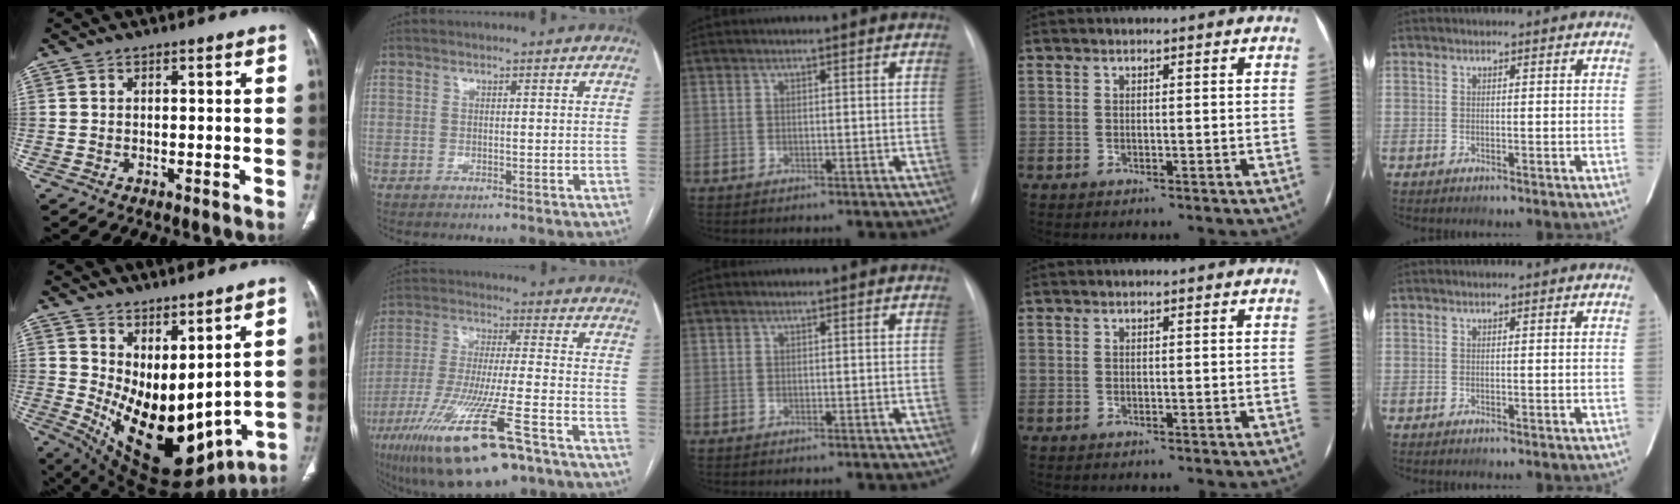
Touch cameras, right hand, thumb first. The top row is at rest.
{"thumb": {"total": 18.6, "force": [4.3, 9.1, 15.6], "torque": [-0.233, -0.059, 0.103]}, "index": {"total": 20.4, "force": [-12.2, 3.2, 16.1], "torque": [-0.298, -0.048, -0.208]}}